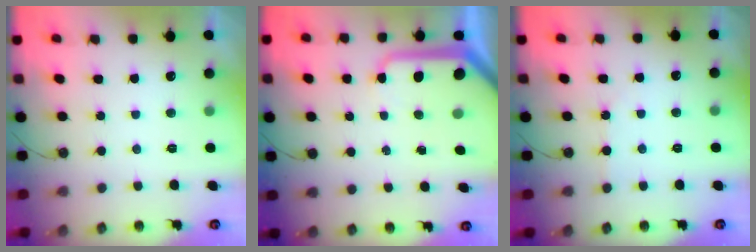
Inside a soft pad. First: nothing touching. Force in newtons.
{"total": 9.9, "press": 9.8, "slide": 1.1}
{"total": 1.7, "press": 1.6, "slide": 0.3}